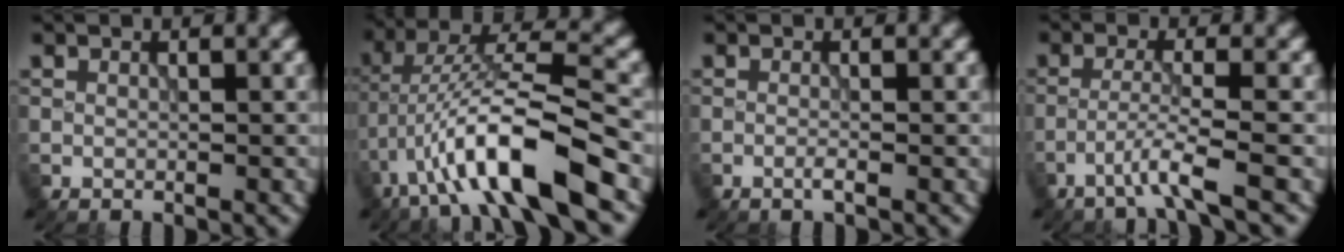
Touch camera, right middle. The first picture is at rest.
{"total": 10.2, "force": [-4.6, 2.3, 8.8], "torque": [-0.167, 0.019, -0.087]}
{"total": 0.8, "force": [-0.4, 0.1, 0.7], "torque": [-0.014, 0.000, -0.011]}
{"total": 3.1, "force": [-1.9, -0.2, 2.5], "torque": [-0.044, 0.007, -0.050]}